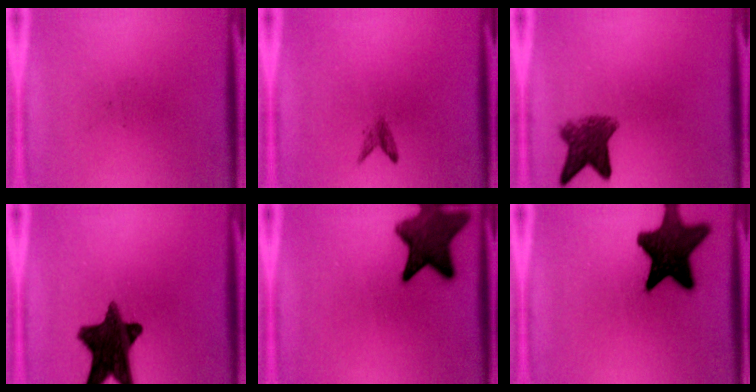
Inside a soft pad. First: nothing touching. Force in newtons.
{"total": 1.3}
{"total": 5.7}
{"total": 14.0}
{"total": 11.8}
{"total": 15.6}